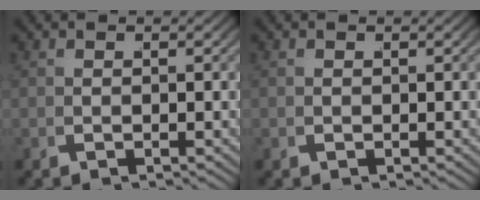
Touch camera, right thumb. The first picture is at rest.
{"total": 0.0}